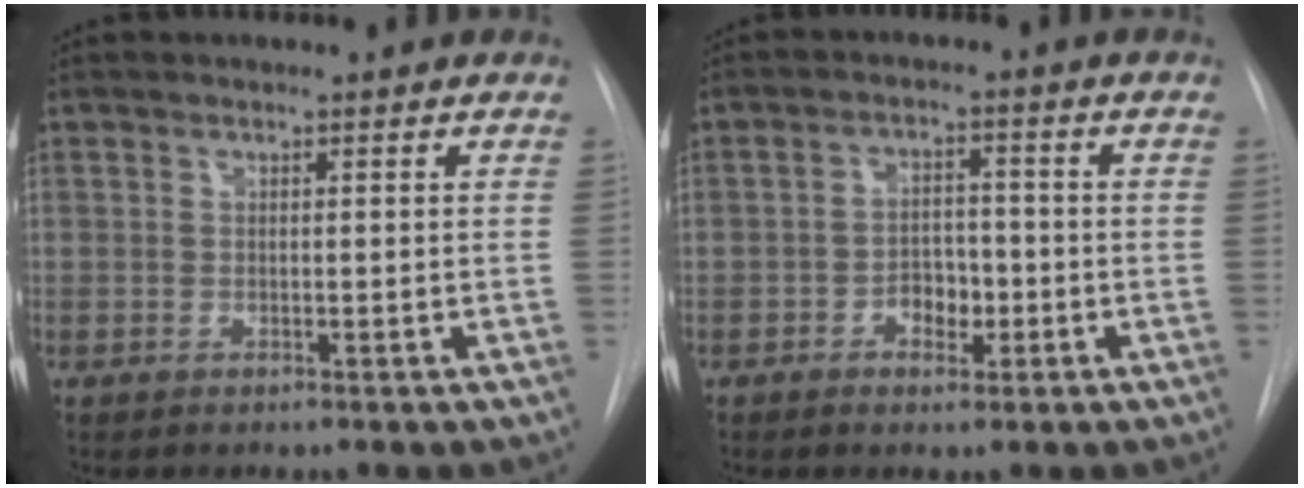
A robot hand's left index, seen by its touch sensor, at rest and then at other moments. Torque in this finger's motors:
{"motor_torque": [0.18, 0.05, 0.06, 0.01]}